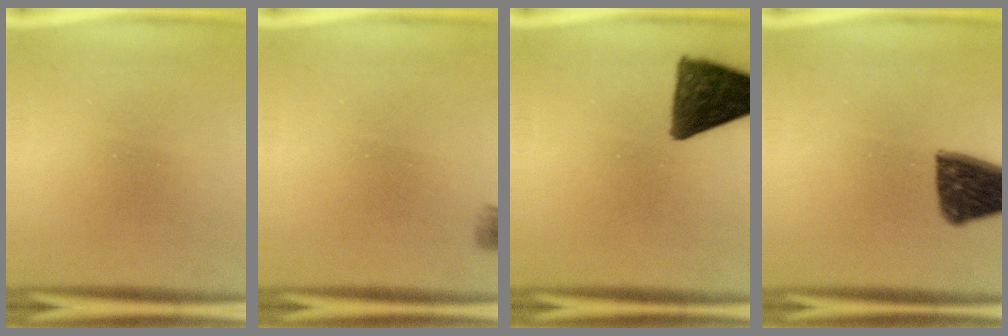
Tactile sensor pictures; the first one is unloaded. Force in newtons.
{"total": 2.9}
{"total": 11.3}
{"total": 12.2}